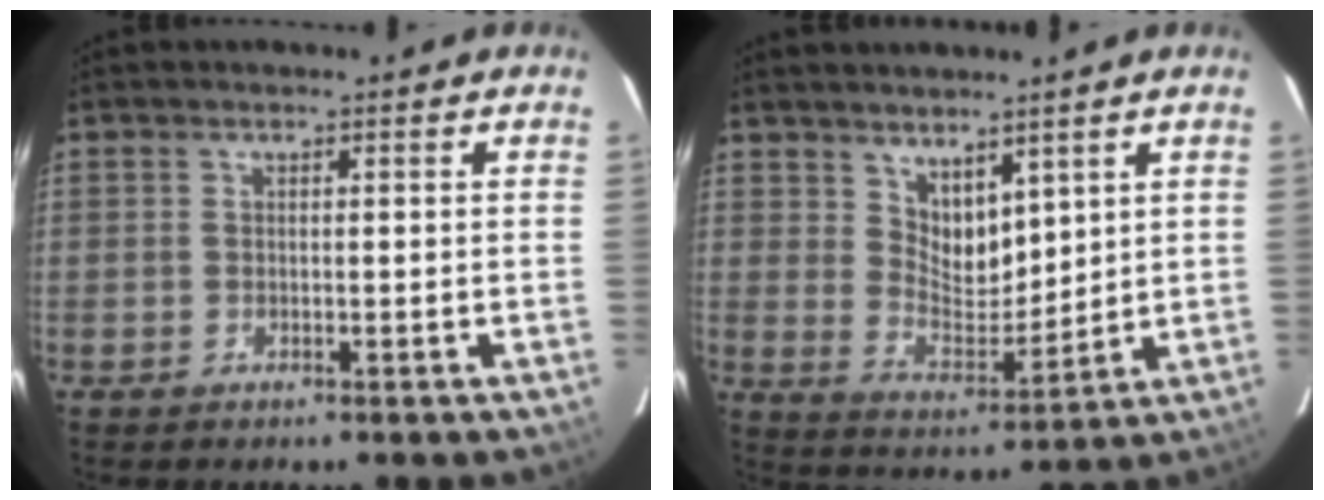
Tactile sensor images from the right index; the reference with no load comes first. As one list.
[{"total": 7.2, "force": [5.0, 4.0, 3.4], "torque": [-0.048, -0.005, 0.099]}]